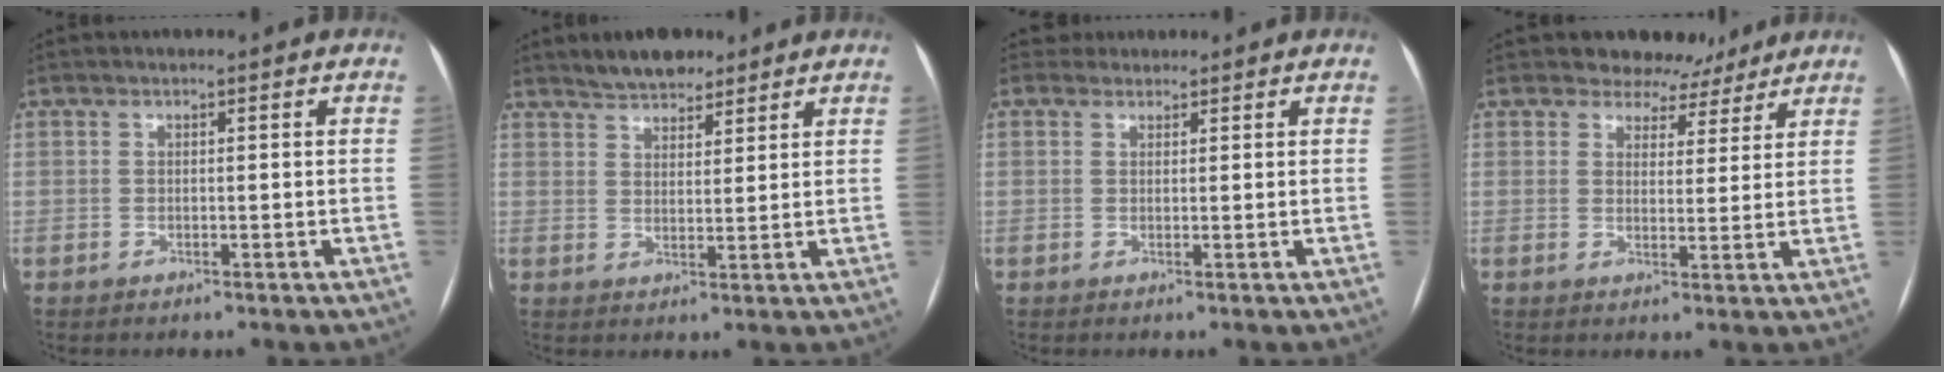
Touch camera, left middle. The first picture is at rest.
{"total": 6.3, "force": [5.3, 2.4, 2.4], "torque": [-0.044, 0.010, 0.094]}
{"total": 1.8, "force": [1.5, 0.9, -0.5], "torque": [0.009, 0.011, 0.022]}
{"total": 6.4, "force": [5.5, 3.4, 0.2], "torque": [0.010, -0.002, 0.063]}